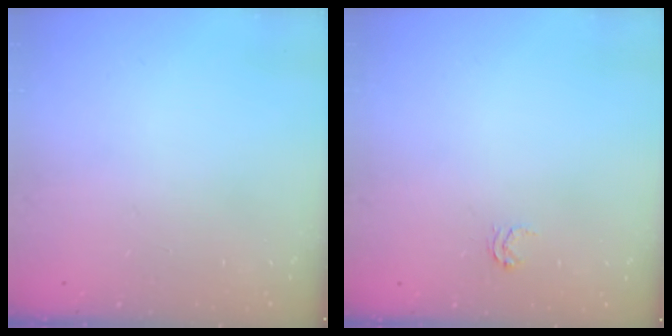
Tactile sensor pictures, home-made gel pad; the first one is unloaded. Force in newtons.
{"total": 2.7, "press": 2.7, "slide": 0.4}